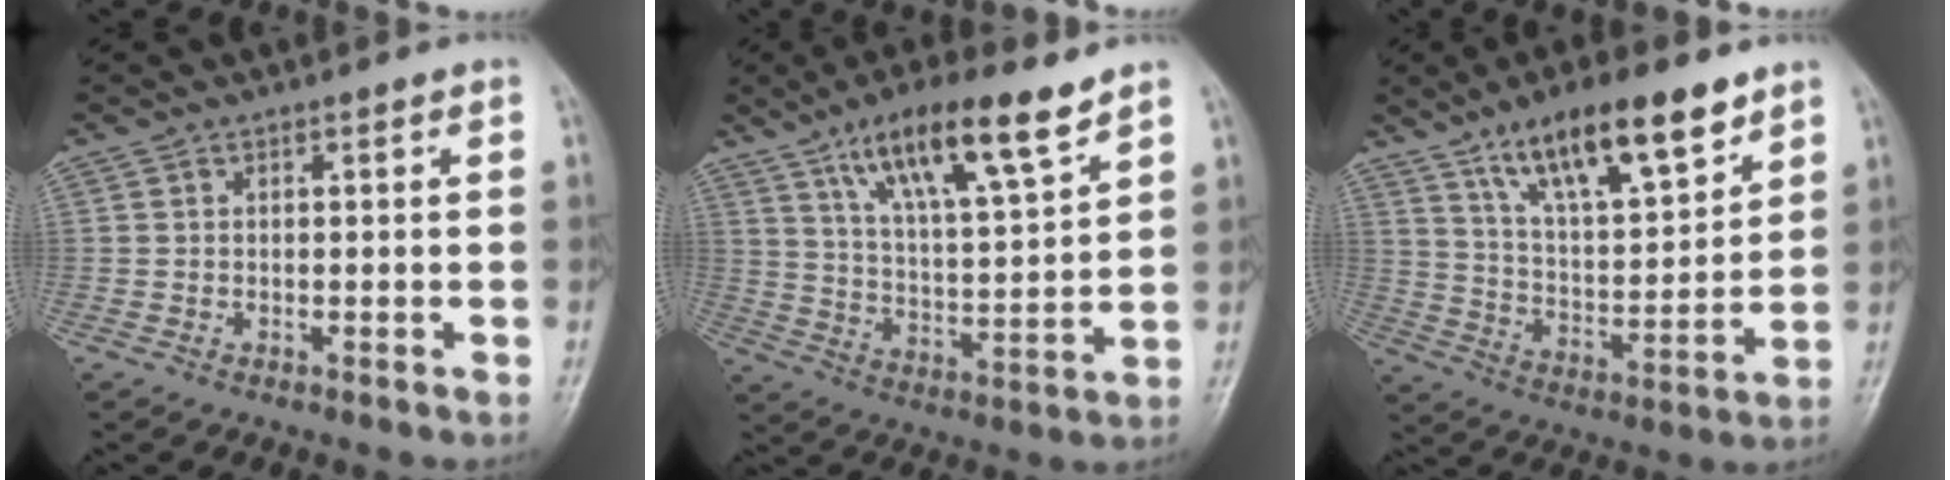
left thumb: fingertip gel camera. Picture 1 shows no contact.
{"total": 15.6, "force": [9.8, 3.5, 11.6], "torque": [-0.188, -0.042, 0.178]}
{"total": 17.5, "force": [11.1, 5.5, 12.4], "torque": [-0.181, -0.047, 0.200]}